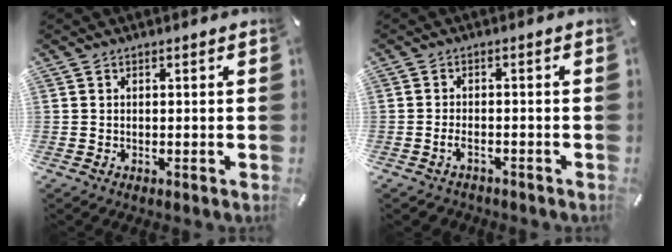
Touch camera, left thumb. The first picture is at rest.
{"total": 2.7, "force": [-1.6, 1.4, 1.7], "torque": [-0.037, 0.006, -0.033]}